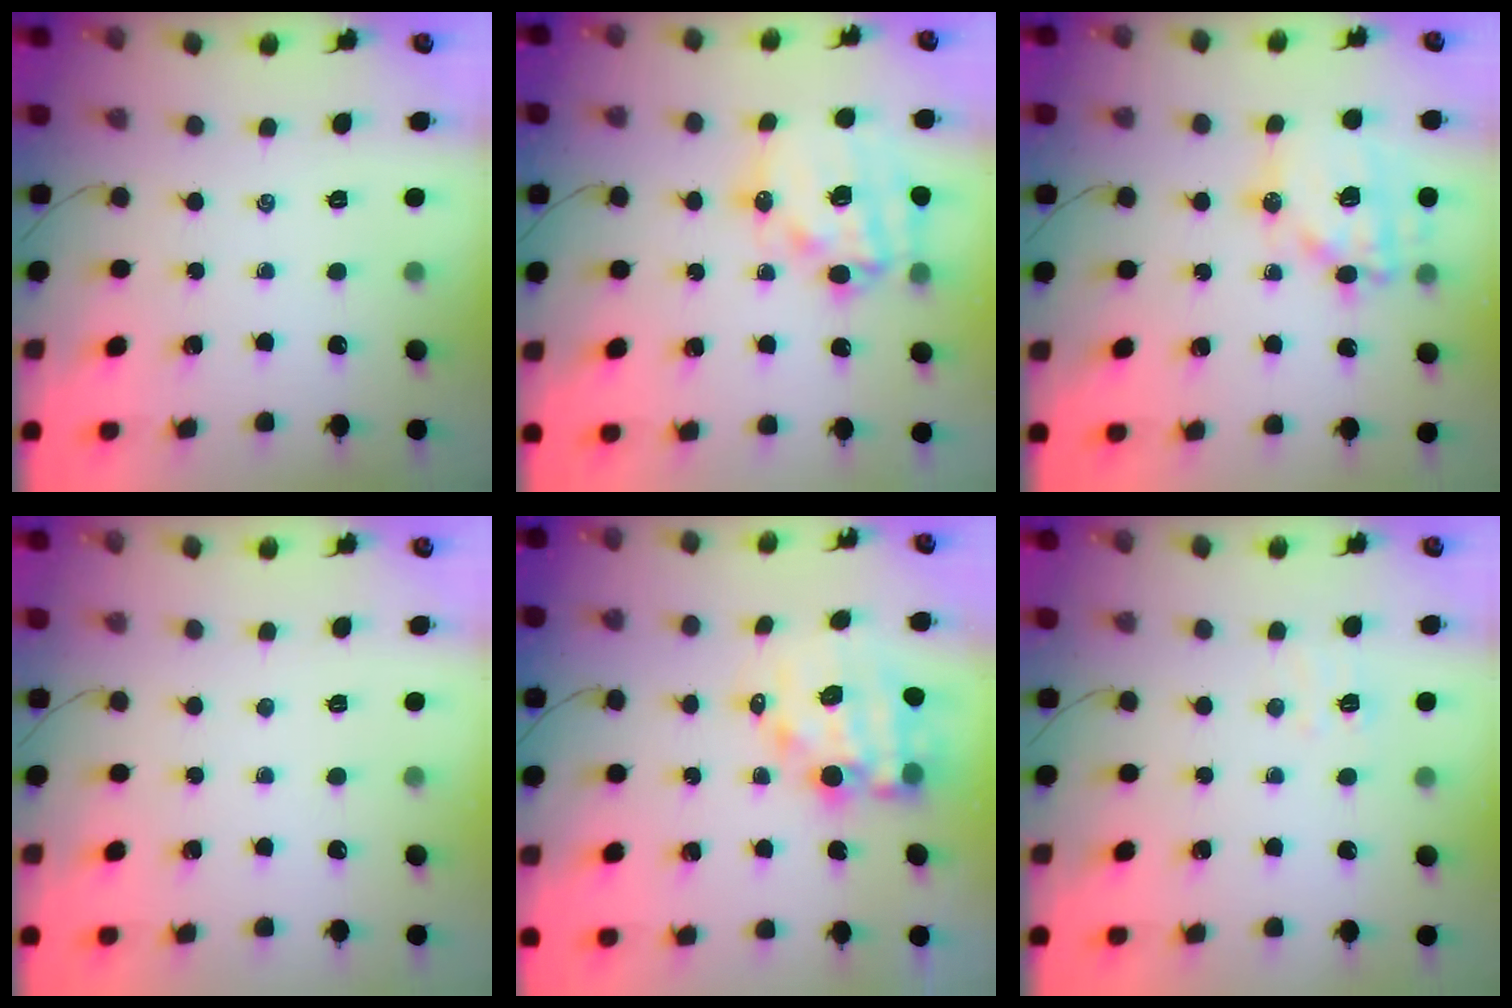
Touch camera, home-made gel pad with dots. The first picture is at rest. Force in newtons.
{"total": 17.6, "press": 17.2, "slide": 3.7}
{"total": 16.1, "press": 15.9, "slide": 2.5}
{"total": 0.0}
{"total": 10.5, "press": 10.1, "slide": 2.9}
{"total": 5.2, "press": 5.1, "slide": 0.9}